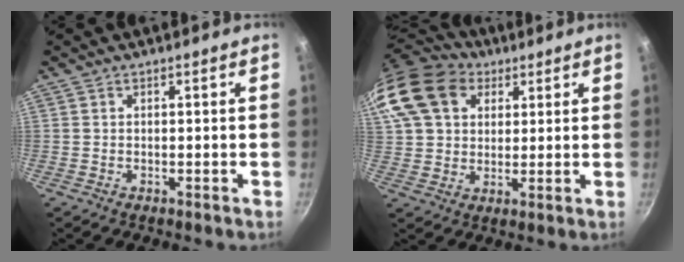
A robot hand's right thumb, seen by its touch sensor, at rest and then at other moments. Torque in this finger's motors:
{"motor_torque": [-0.75, 1.33, 0.29, -0.06, 0.36]}